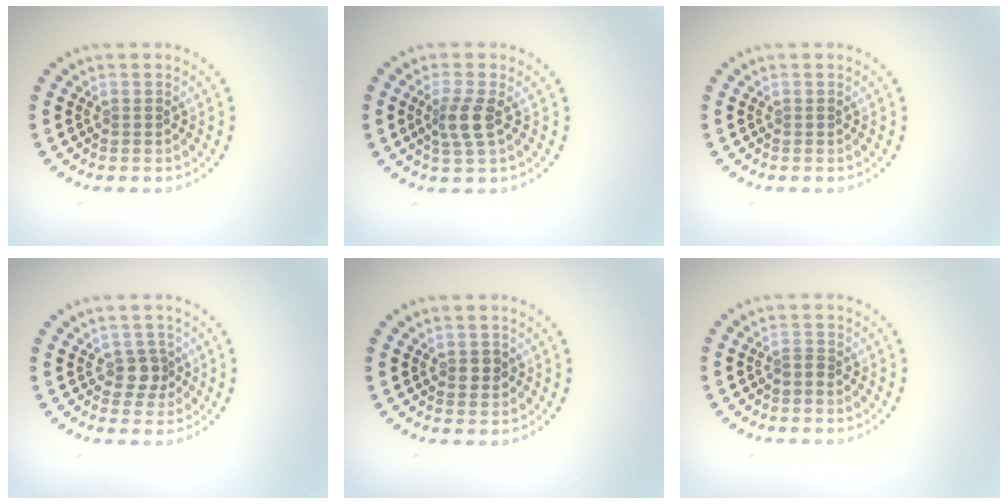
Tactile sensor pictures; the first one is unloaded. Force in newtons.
{"total": 2.3, "press": 2.0, "slide": 1.3}
{"total": 0.0}
{"total": 1.8, "press": 1.4, "slide": 1.1}
{"total": 1.3, "press": 1.3, "slide": 0.0}
{"total": 0.6, "press": 0.4, "slide": 0.5}